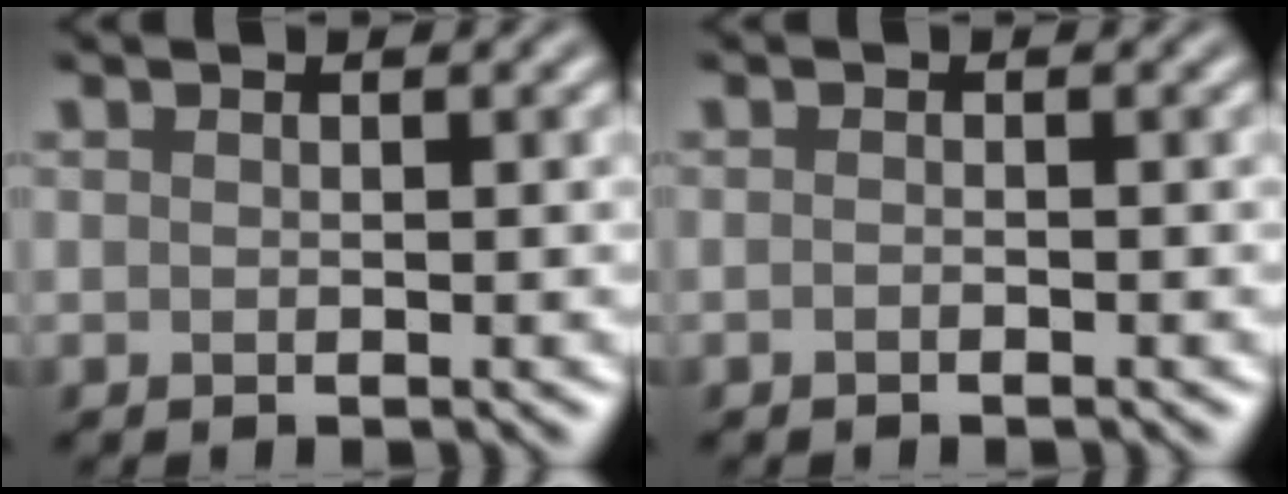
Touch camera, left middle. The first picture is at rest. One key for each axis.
{"total": 0.5, "fx": -0.3, "fy": 0.1, "fz": 0.4, "tx": -0.007, "ty": -0.002, "tz": -0.009}